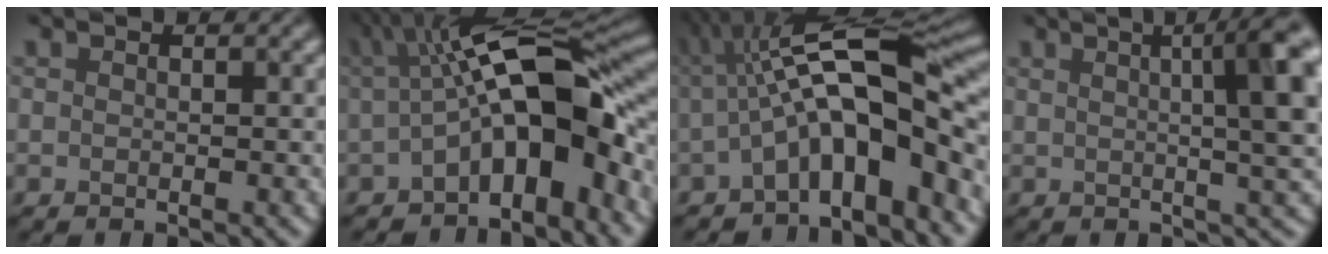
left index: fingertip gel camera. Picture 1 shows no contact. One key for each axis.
{"total": 10.1, "fx": -1.1, "fy": 3.6, "fz": 9.3, "tx": -0.127, "ty": 0.014, "tz": -0.029}
{"total": 10.5, "fx": -2.0, "fy": 3.1, "fz": 9.8, "tx": -0.149, "ty": 0.019, "tz": -0.045}
{"total": 10.2, "fx": 2.4, "fy": 2.9, "fz": 9.5, "tx": -0.083, "ty": 0.022, "tz": 0.019}